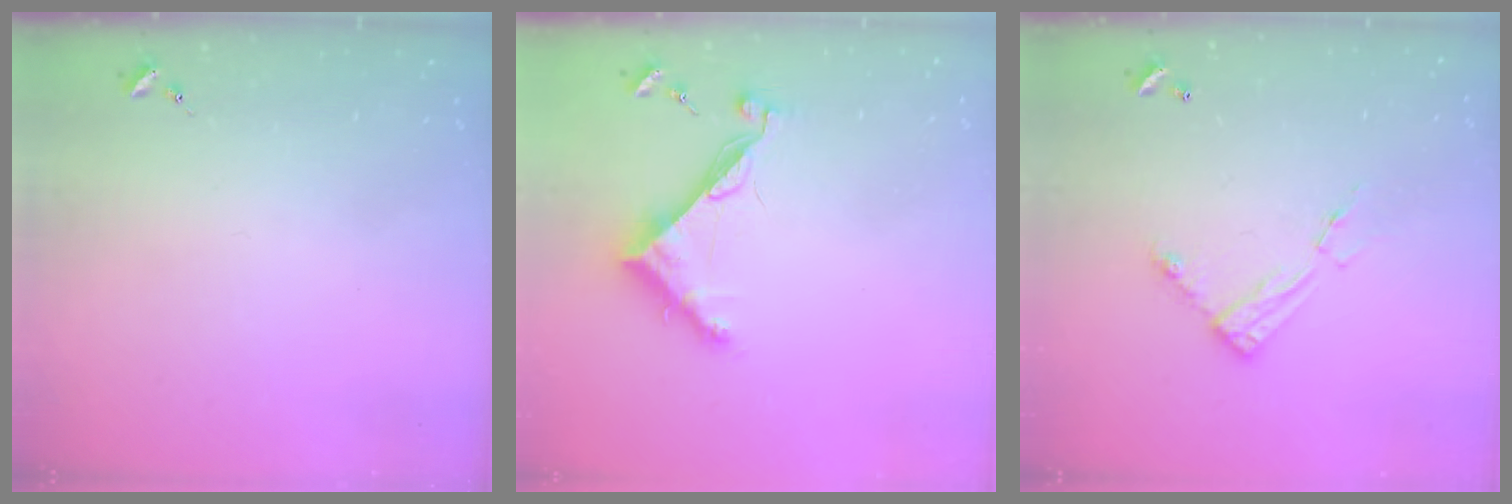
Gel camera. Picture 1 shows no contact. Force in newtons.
{"total": 8.2, "press": 8.2, "slide": 0.2}
{"total": 8.7, "press": 8.7, "slide": 0.4}